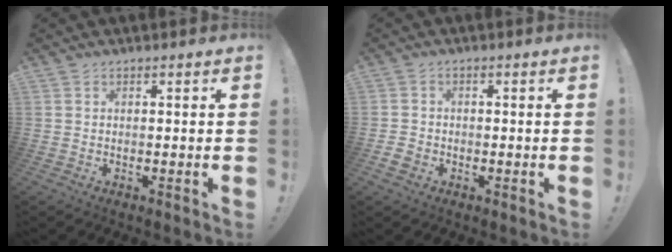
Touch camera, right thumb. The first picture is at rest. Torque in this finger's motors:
{"motor_torque": [-0.08, 0.09, 0.14, -0.01, 0.13]}